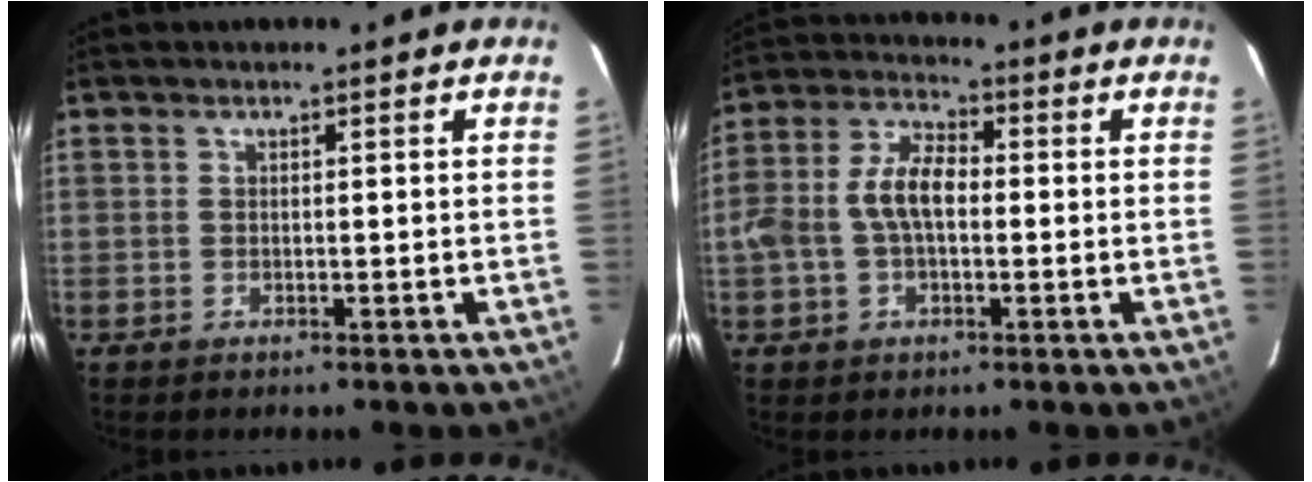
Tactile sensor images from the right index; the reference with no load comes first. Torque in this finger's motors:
{"motor_torque": [0.51, -0.29, 0.36, 0.12]}